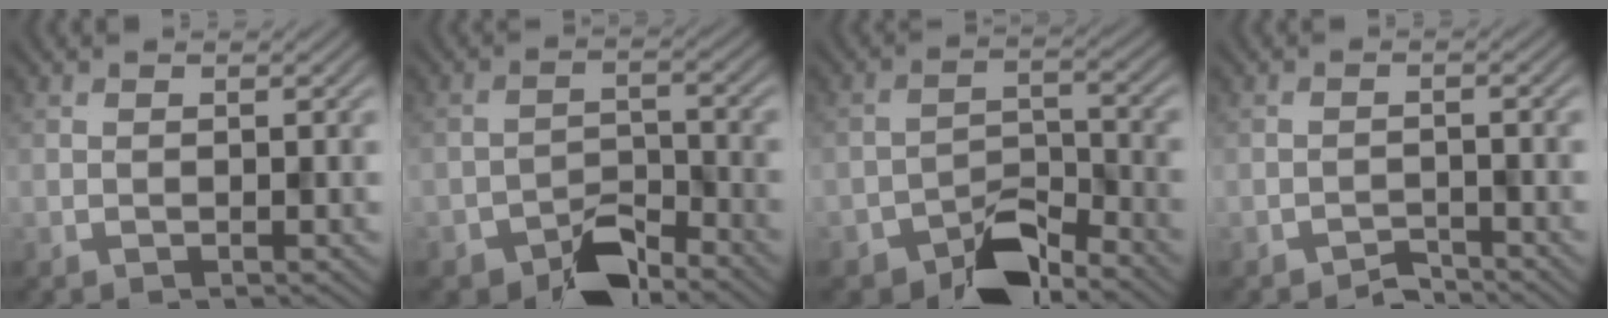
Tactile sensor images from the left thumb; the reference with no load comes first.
{"total": 6.2, "force": [-4.6, 2.7, 3.0], "torque": [-0.048, -0.001, -0.089]}
{"total": 7.8, "force": [-5.8, 3.3, 4.0], "torque": [-0.059, -0.001, -0.112]}
{"total": 1.7, "force": [-1.6, 0.3, 0.4], "torque": [-0.003, 0.006, -0.034]}